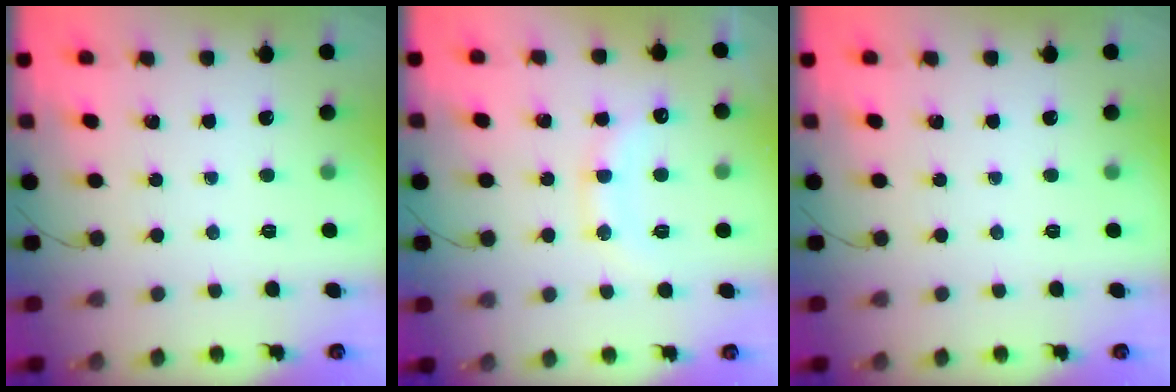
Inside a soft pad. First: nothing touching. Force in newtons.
{"total": 11.6, "press": 11.6, "slide": 1.0}
{"total": 0.0}